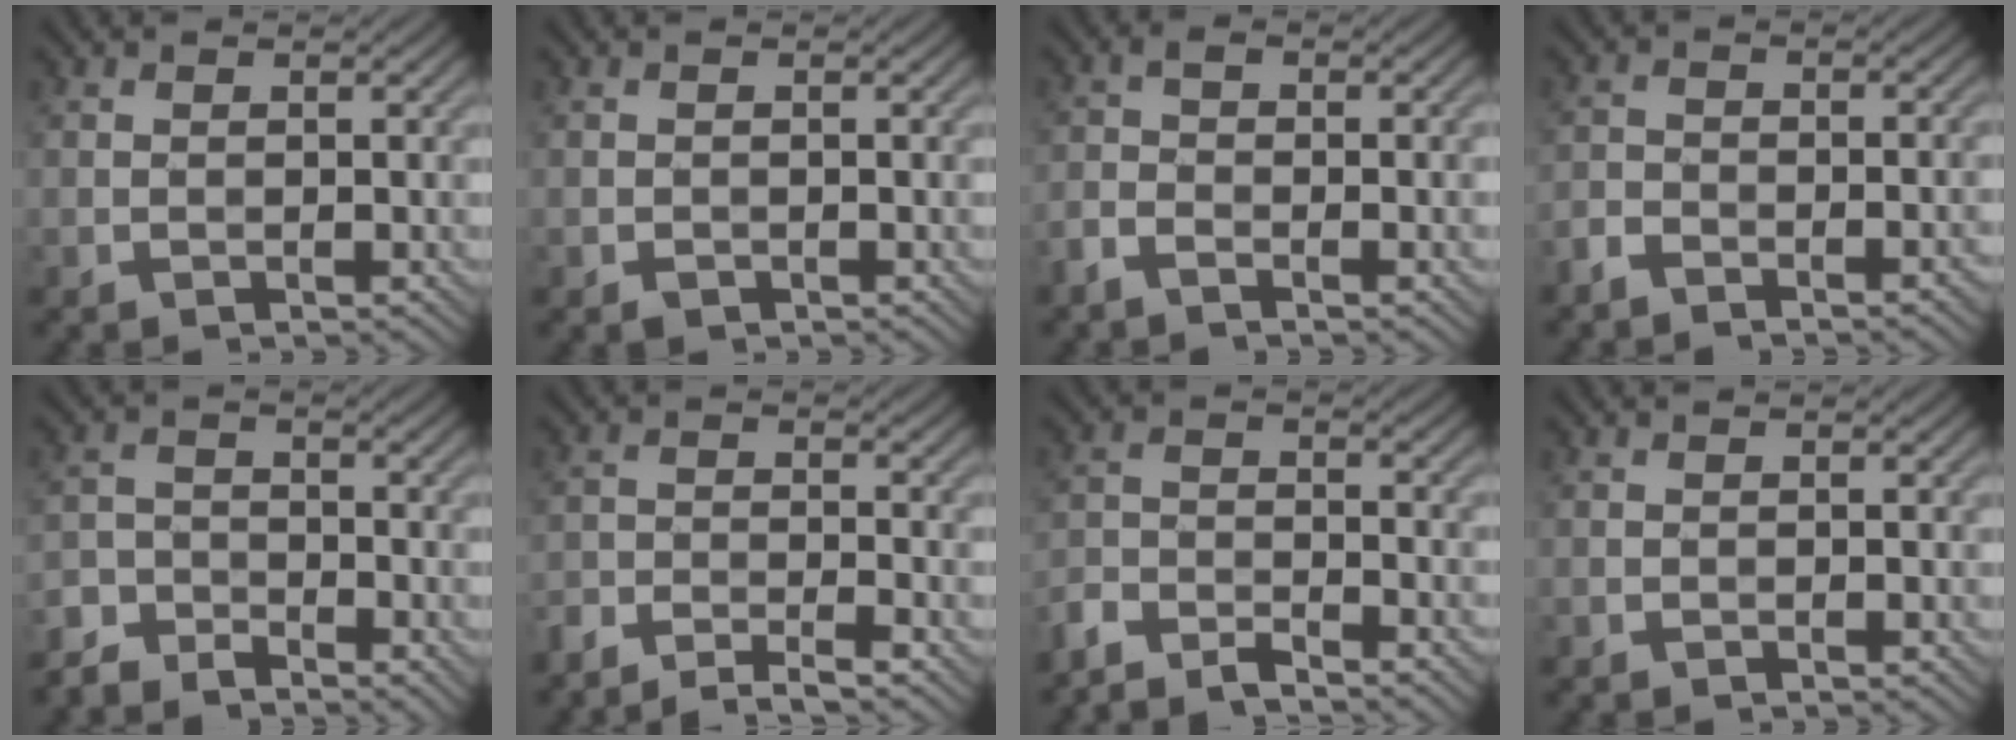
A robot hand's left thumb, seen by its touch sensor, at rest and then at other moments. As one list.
[{"total": 0.7, "force": [-0.5, 0.5, 0.3], "torque": [-0.004, -0.004, -0.008]}, {"total": 3.4, "force": [-2.1, 1.0, 2.5], "torque": [-0.053, -0.004, -0.051]}, {"total": 3.6, "force": [-3.1, 0.9, 1.7], "torque": [-0.031, -0.003, -0.064]}, {"total": 4.3, "force": [-3.9, 1.5, 1.0], "torque": [-0.018, -0.003, -0.086]}, {"total": 5.2, "force": [-4.6, 0.8, 2.3], "torque": [-0.041, -0.003, -0.087]}, {"total": 5.5, "force": [-5.1, 1.0, 1.8], "torque": [-0.040, -0.006, -0.105]}, {"total": 0.0}]